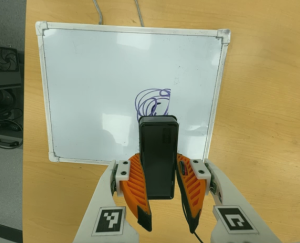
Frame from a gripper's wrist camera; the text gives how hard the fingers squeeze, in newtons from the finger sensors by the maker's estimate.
{"total": 9.5, "left": 7.3, "right": 11.7}